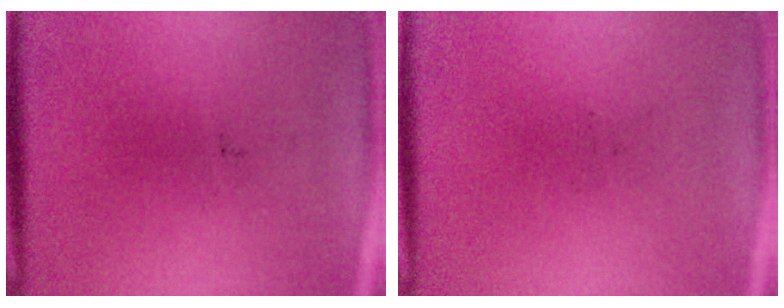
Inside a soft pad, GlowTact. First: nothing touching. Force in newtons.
{"total": 0.0}